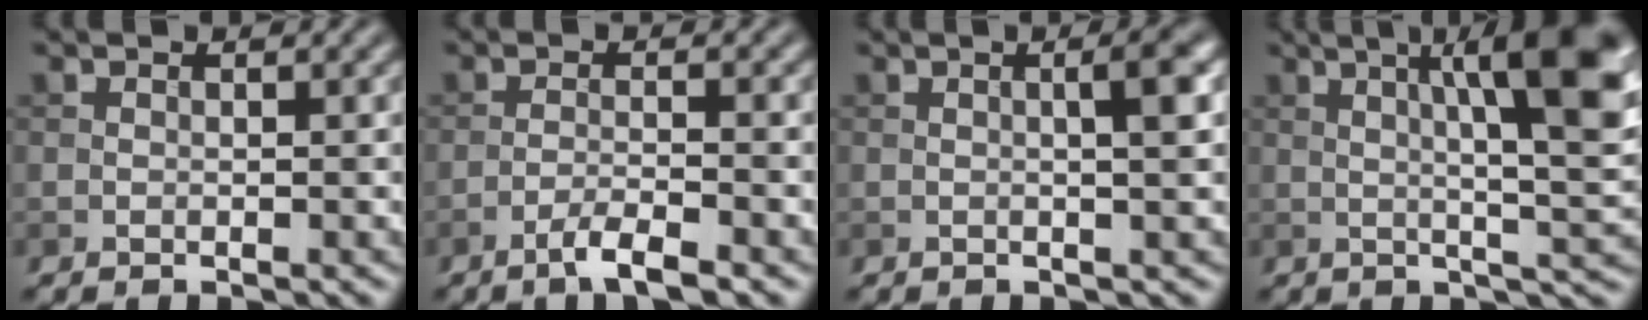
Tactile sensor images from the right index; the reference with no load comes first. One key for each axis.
{"total": 3.0, "fx": -1.9, "fy": 0.4, "fz": 2.2, "tx": -0.037, "ty": 0.006, "tz": -0.044}
{"total": 3.1, "fx": 0.3, "fy": 0.7, "fz": 3.0, "tx": -0.037, "ty": 0.011, "tz": 0.002}
{"total": 12.1, "fx": 3.1, "fy": 2.8, "fz": 11.3, "tx": -0.138, "ty": 0.010, "tz": 0.042}